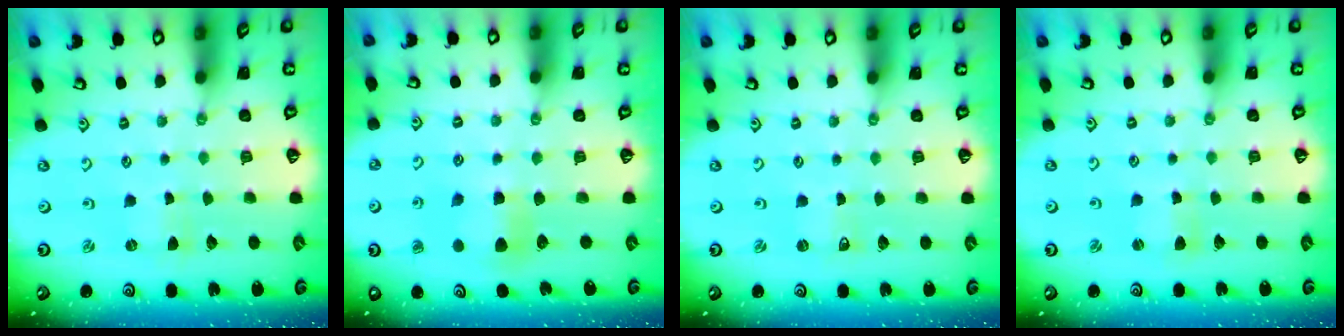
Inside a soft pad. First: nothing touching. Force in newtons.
{"total": 5.6, "press": 5.6, "slide": 0.1}
{"total": 0.6, "press": 0.6, "slide": 0.0}
{"total": 2.1, "press": 2.1, "slide": 0.3}